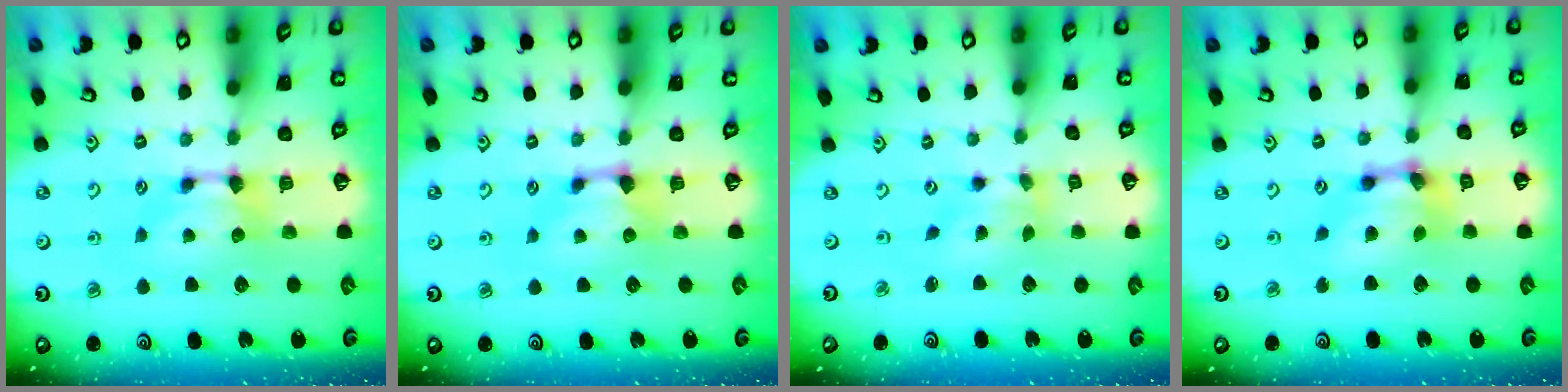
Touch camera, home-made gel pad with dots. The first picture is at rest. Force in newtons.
{"total": 0.9, "press": 0.6, "slide": 0.7}
{"total": 1.4, "press": 0.3, "slide": 1.4}
{"total": 5.3, "press": 4.7, "slide": 2.5}